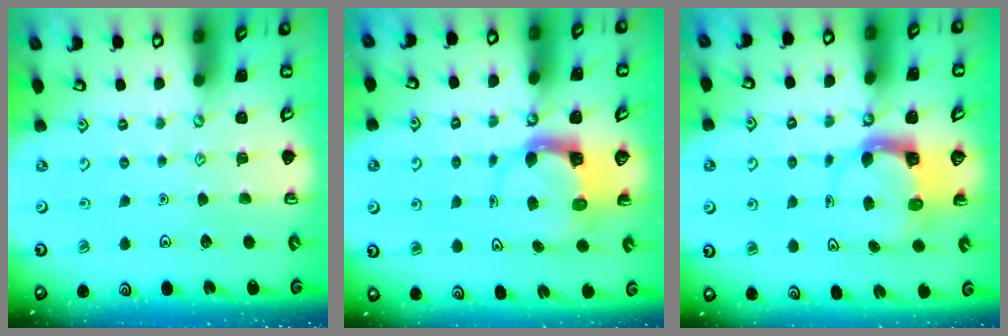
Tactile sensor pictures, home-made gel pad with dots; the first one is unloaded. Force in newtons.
{"total": 3.6, "press": 3.6, "slide": 0.5}
{"total": 3.6, "press": 3.6, "slide": 0.5}